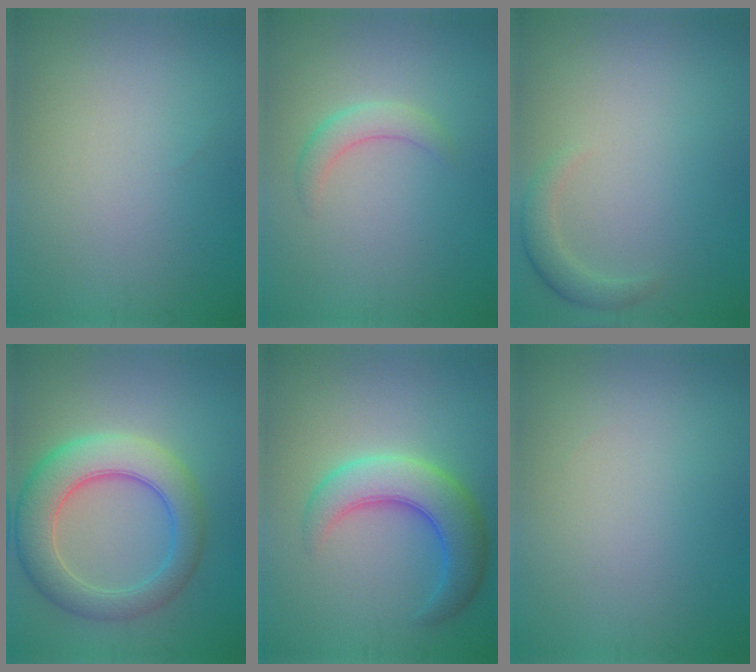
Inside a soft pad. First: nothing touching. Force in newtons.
{"total": 2.2, "press": 2.2, "slide": 0.2}
{"total": 1.9, "press": 1.9, "slide": 0.3}
{"total": 7.3, "press": 7.2, "slide": 0.4}
{"total": 6.1, "press": 6.1, "slide": 0.2}
{"total": 0.0}